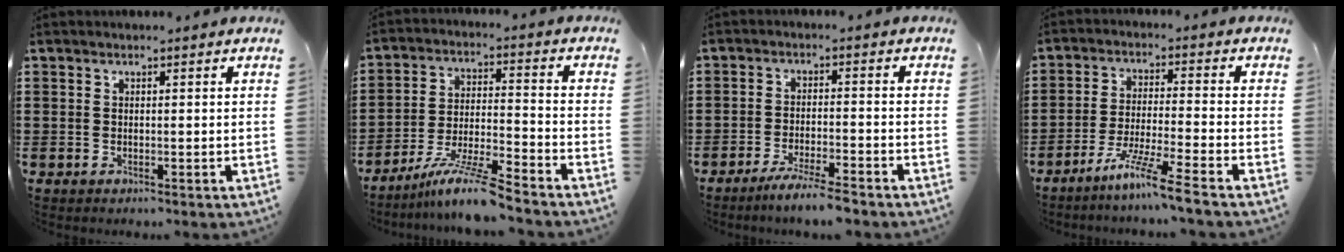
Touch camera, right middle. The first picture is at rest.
{"total": 9.0, "force": [-7.4, 0.1, 5.1], "torque": [-0.102, -0.004, -0.143]}
{"total": 4.5, "force": [-4.0, -0.3, 2.2], "torque": [-0.040, -0.008, -0.073]}
{"total": 7.4, "force": [-6.0, -0.9, 4.2], "torque": [-0.088, -0.019, -0.117]}